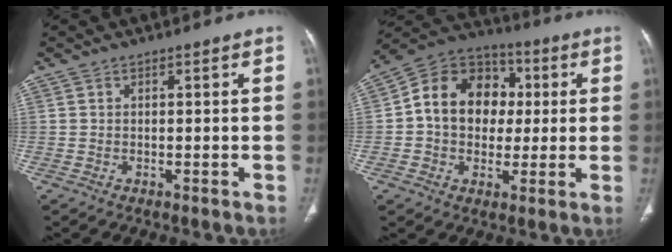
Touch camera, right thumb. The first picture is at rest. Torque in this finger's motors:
{"motor_torque": [-0.23, 0.68, 0.20, 0.02, 0.16]}